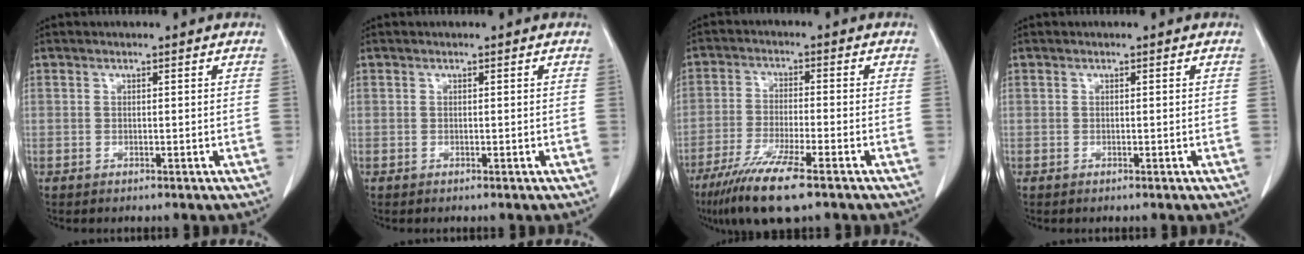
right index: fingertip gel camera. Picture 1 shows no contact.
{"total": 0.0}
{"total": 10.6, "force": [-6.9, 0.7, 7.9], "torque": [-0.147, -0.029, -0.118]}
{"total": 0.0}